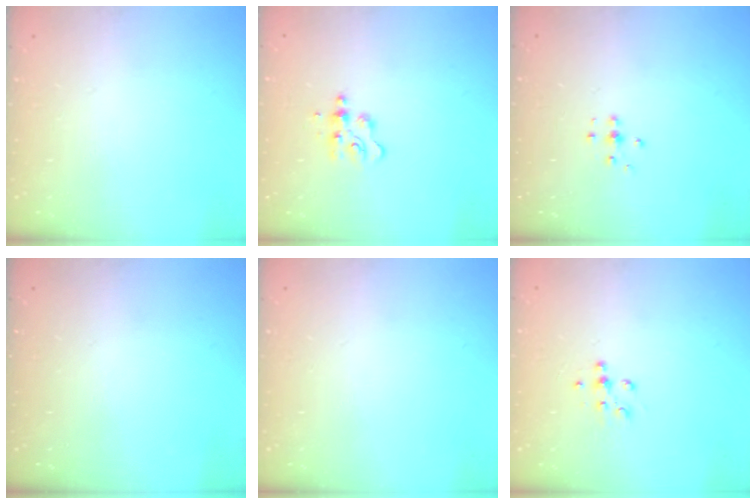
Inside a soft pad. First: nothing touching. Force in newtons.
{"total": 4.4, "press": 4.4, "slide": 0.5}
{"total": 3.8, "press": 3.7, "slide": 0.8}
{"total": 0.0}
{"total": 0.0}
{"total": 5.2, "press": 5.1, "slide": 1.0}